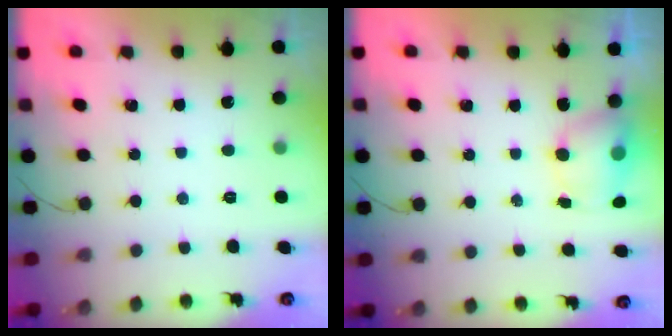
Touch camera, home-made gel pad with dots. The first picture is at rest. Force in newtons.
{"total": 6.4, "press": 6.3, "slide": 0.8}